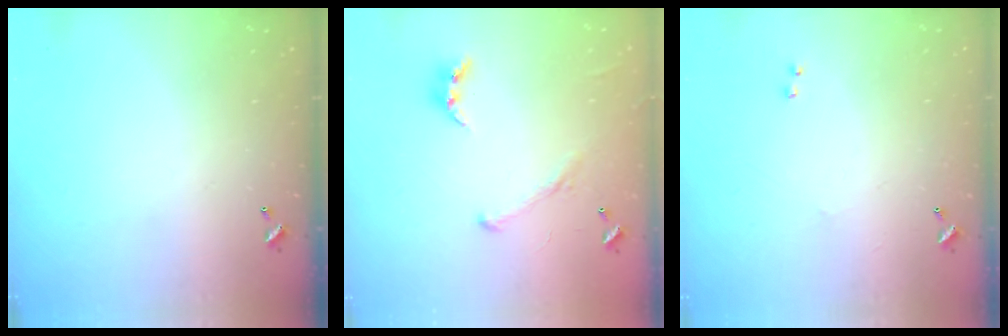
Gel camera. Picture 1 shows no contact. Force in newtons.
{"total": 1.6, "press": 1.4, "slide": 0.8}
{"total": 2.3, "press": 2.2, "slide": 0.8}